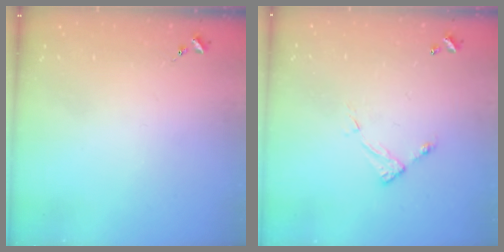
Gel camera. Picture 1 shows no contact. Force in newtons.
{"total": 5.3, "press": 5.3, "slide": 0.4}